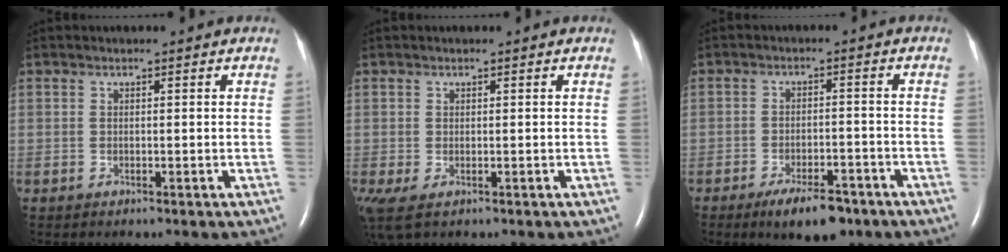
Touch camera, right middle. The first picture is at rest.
{"total": 3.4, "force": [-1.4, 1.5, 2.7], "torque": [-0.058, -0.012, -0.019]}
{"total": 7.1, "force": [-5.0, 2.4, 4.5], "torque": [-0.077, -0.006, -0.076]}